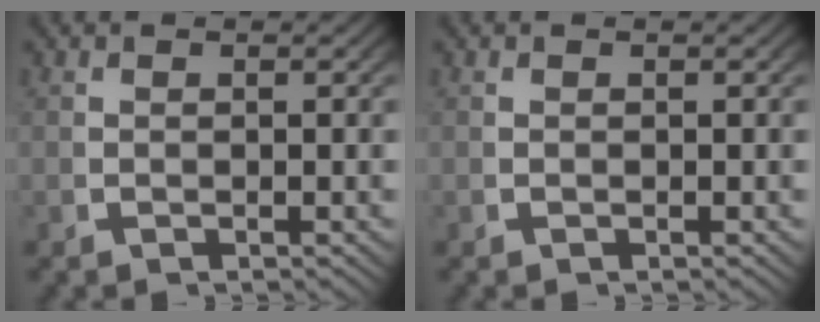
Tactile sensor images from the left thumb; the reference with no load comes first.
{"total": 0.0}